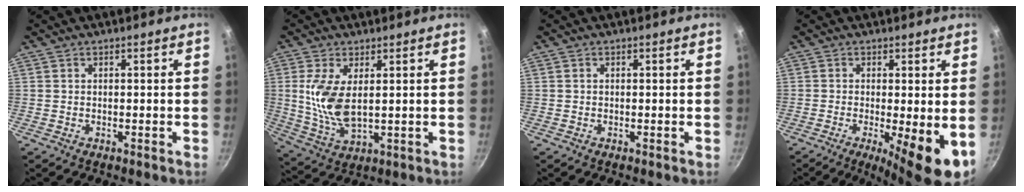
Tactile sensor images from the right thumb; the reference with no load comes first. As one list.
[{"total": 9.9, "force": [1.7, 4.8, 8.5], "torque": [-0.172, -0.015, 0.043]}, {"total": 0.0}, {"total": 9.1, "force": [-1.8, 1.9, 8.7], "torque": [-0.125, -0.010, -0.021]}]